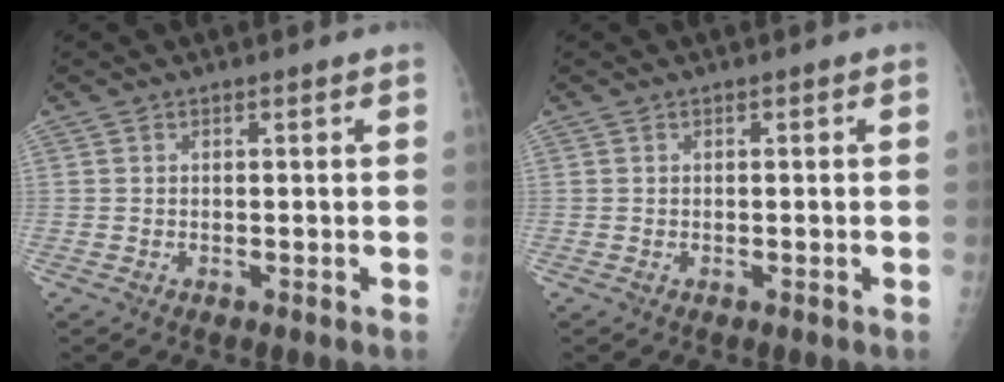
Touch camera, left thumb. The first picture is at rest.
{"total": 0.0}